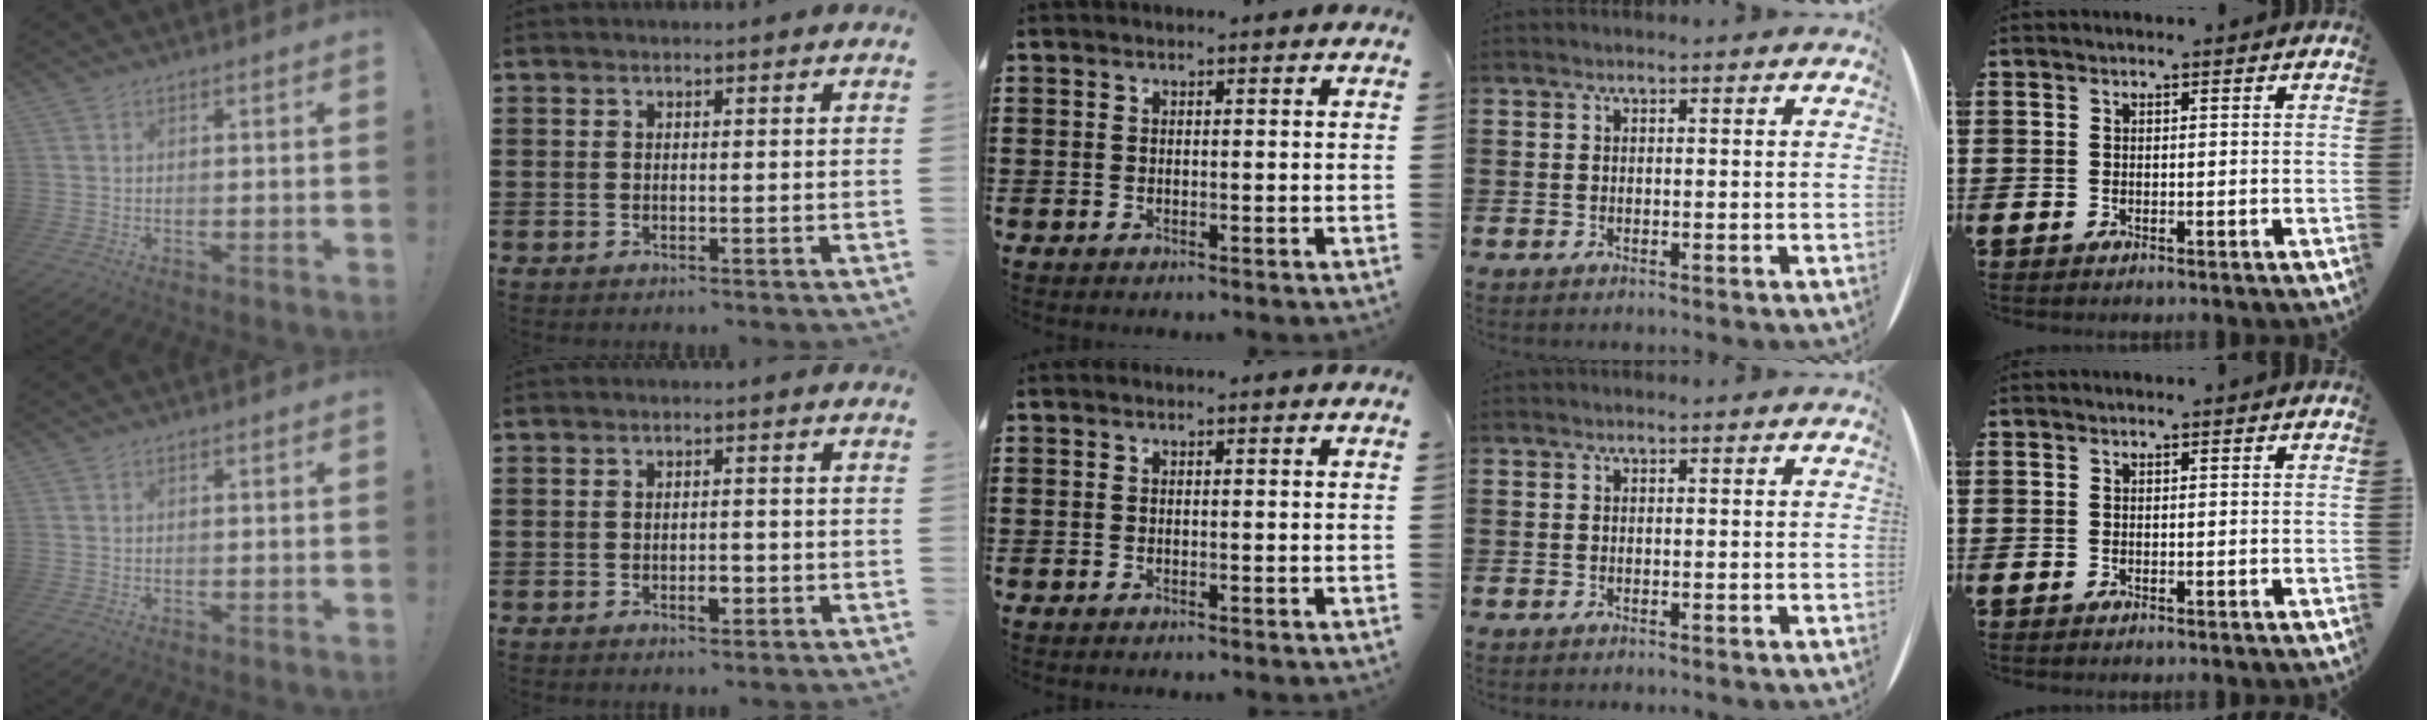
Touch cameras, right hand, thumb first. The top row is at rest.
{"index": {"total": 2.6, "force": [-0.9, 1.2, 2.2], "torque": [-0.040, 0.001, -0.017]}}